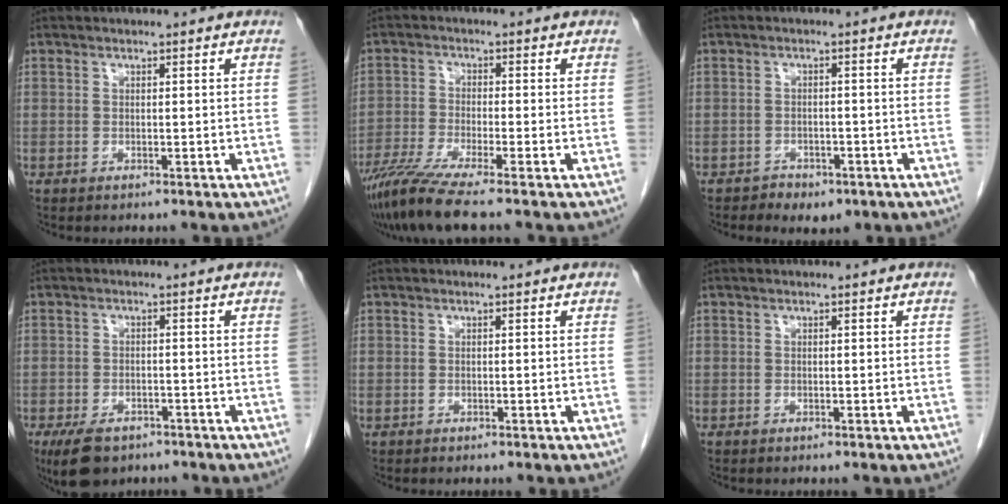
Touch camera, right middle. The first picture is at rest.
{"total": 7.8, "force": [-6.3, -1.1, 4.6], "torque": [-0.082, -0.029, -0.112]}
{"total": 3.8, "force": [-2.7, 2.3, 1.6], "torque": [-0.018, 0.004, -0.027]}
{"total": 6.4, "force": [-4.5, 3.2, 3.2], "torque": [-0.063, -0.006, -0.070]}
{"total": 0.0}
{"total": 0.0}